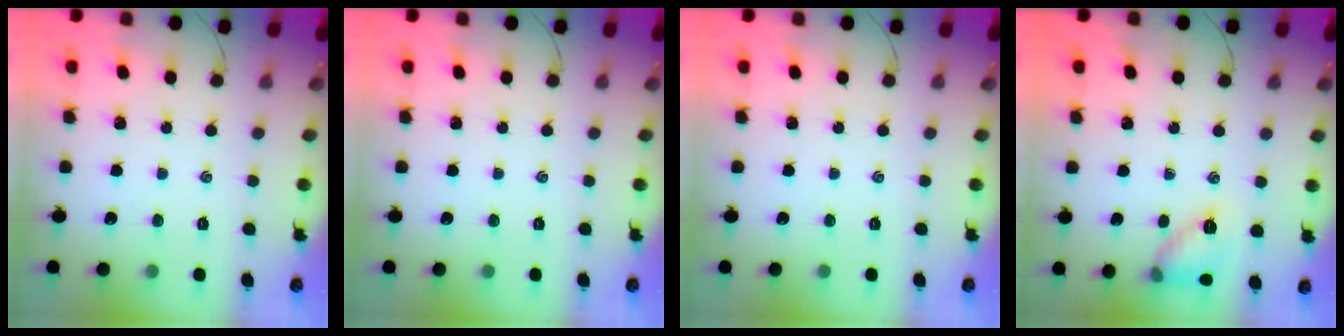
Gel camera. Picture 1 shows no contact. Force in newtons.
{"total": 0.0}
{"total": 0.0}
{"total": 9.7, "press": 9.6, "slide": 1.1}